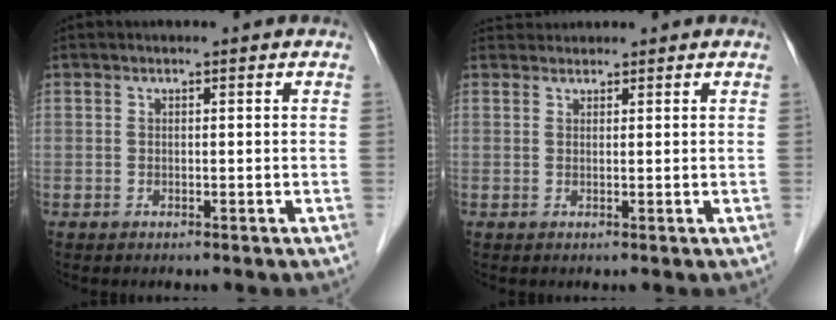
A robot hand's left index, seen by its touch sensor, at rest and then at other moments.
{"total": 1.7, "force": [1.6, 0.4, -0.5], "torque": [0.006, 0.016, 0.032]}